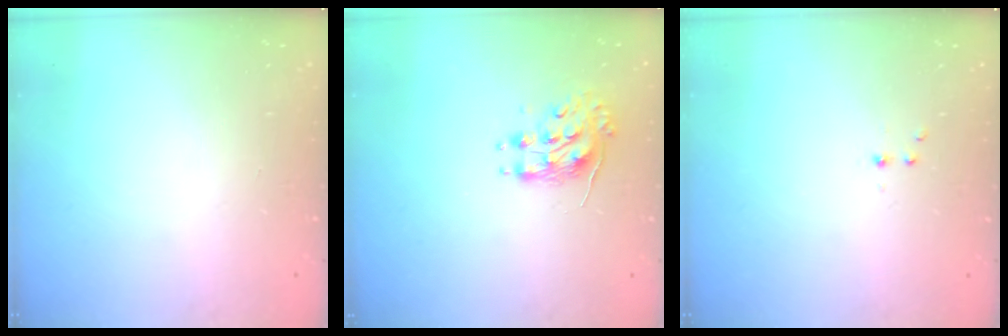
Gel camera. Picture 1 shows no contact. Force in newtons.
{"total": 8.7, "press": 8.7, "slide": 0.2}
{"total": 2.2, "press": 1.9, "slide": 1.0}